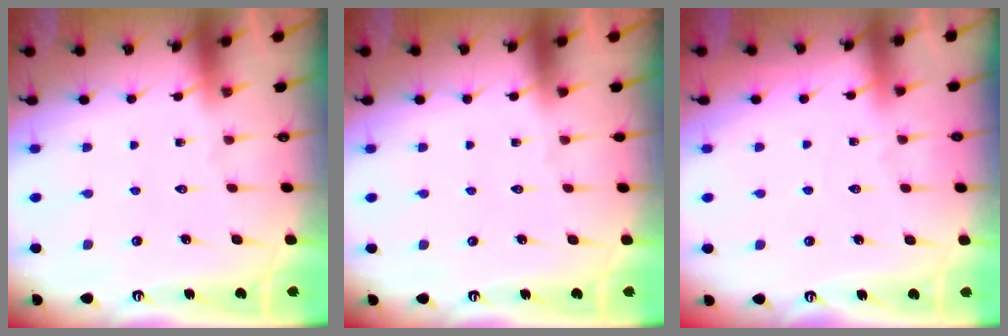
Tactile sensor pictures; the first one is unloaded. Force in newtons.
{"total": 0.0}
{"total": 2.7, "press": 2.7, "slide": 0.3}